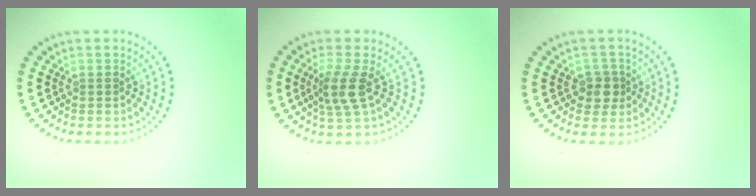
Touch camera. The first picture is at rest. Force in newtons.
{"total": 2.9, "press": 2.2, "slide": 1.9}
{"total": 2.1, "press": 1.7, "slide": 1.1}